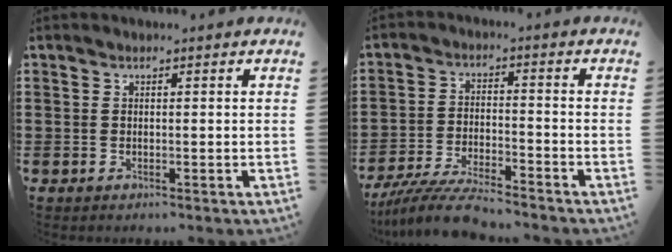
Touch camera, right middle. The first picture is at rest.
{"total": 7.2, "force": [-6.7, 0.3, 2.6], "torque": [-0.054, -0.004, -0.130]}